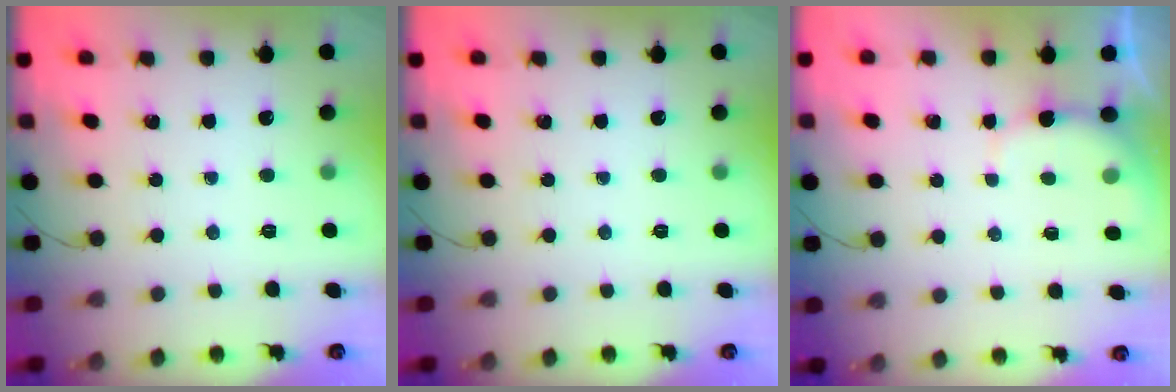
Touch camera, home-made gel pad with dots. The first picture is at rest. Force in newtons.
{"total": 0.0}
{"total": 2.8, "press": 2.7, "slide": 0.7}